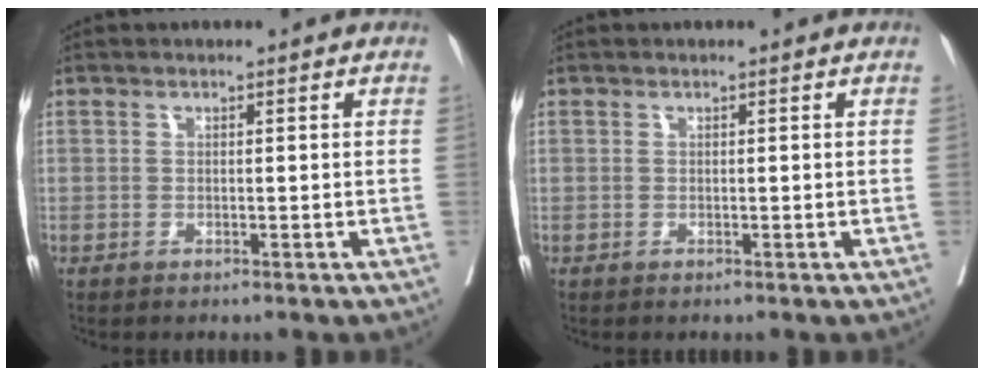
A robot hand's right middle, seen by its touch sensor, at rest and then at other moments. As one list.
[{"total": 0.0}]